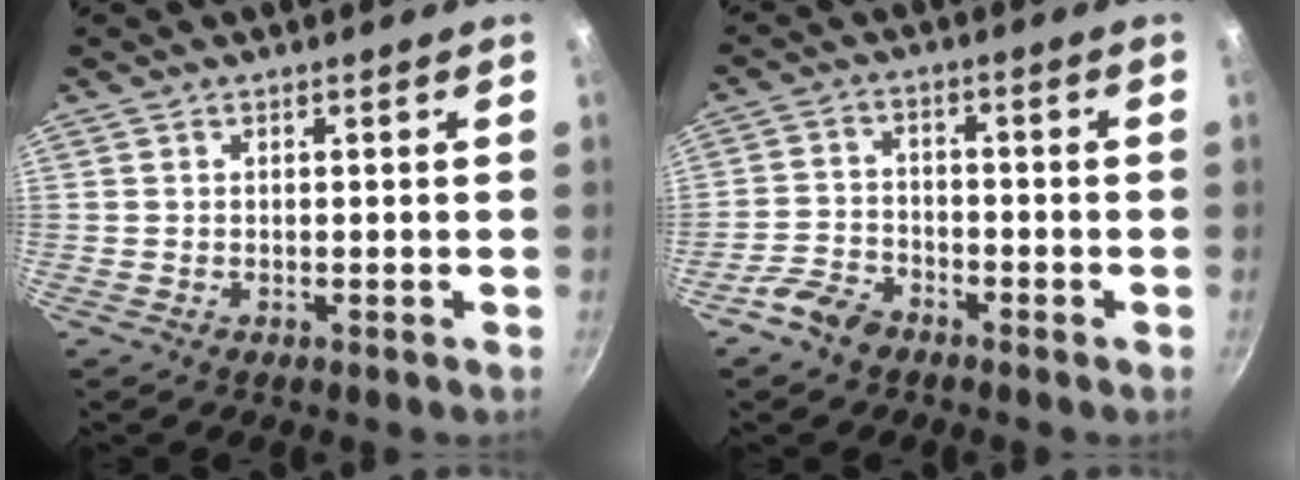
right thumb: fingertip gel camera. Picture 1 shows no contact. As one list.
[{"total": 5.7, "force": [-3.9, 3.5, 2.2], "torque": [-0.040, 0.038, -0.079]}]